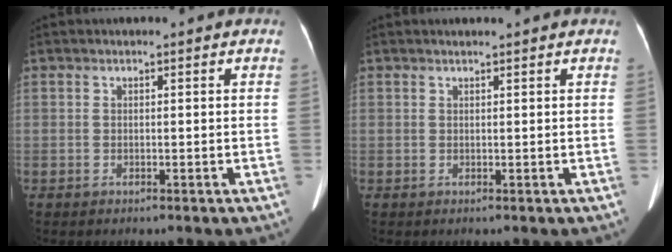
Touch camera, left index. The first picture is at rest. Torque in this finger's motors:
{"motor_torque": [-0.26, -0.13, -0.11, -0.01]}